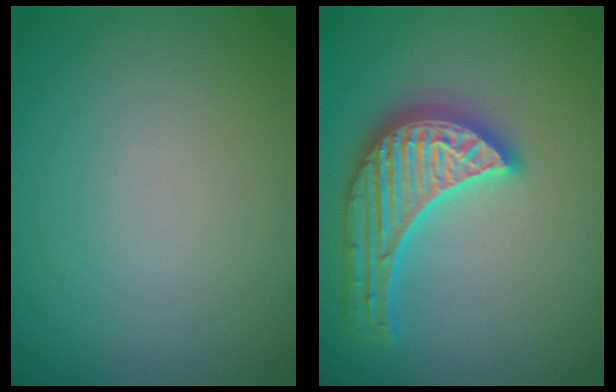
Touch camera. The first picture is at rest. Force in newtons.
{"total": 5.6, "press": 5.5, "slide": 0.8}